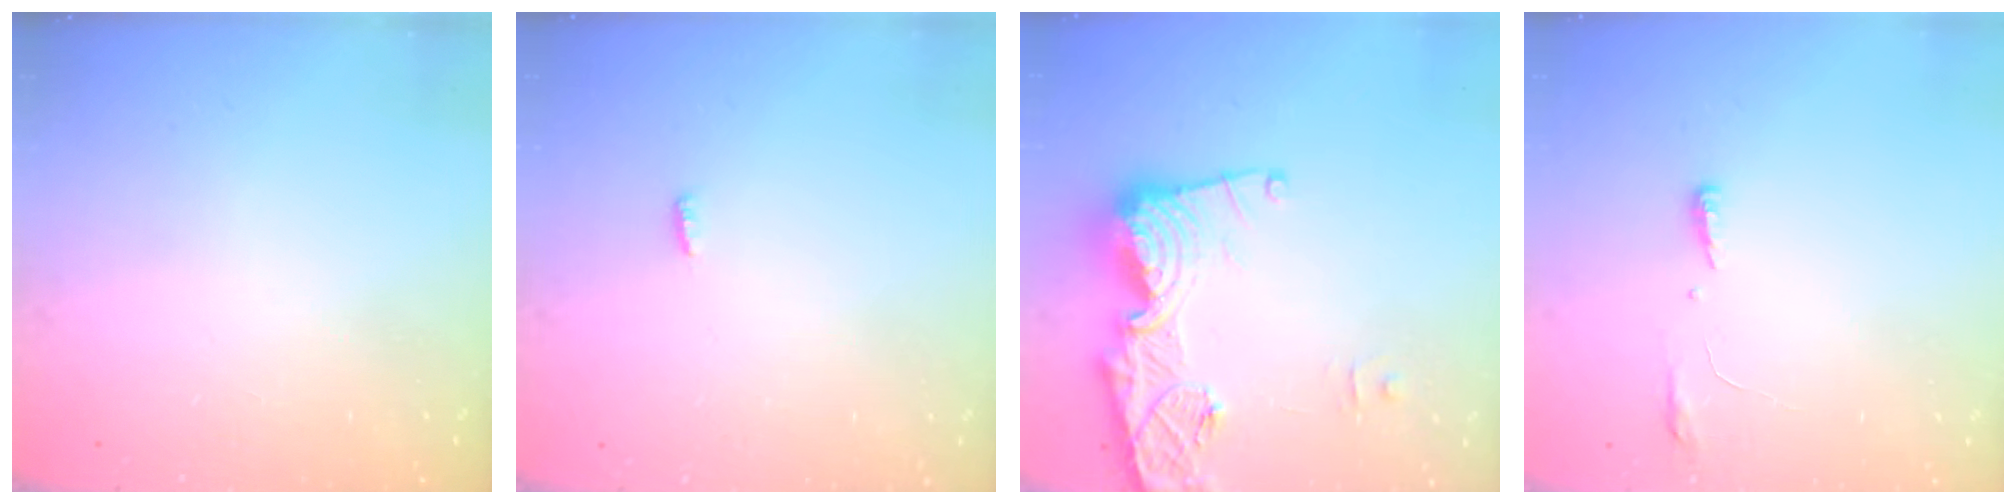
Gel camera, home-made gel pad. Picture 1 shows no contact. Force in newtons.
{"total": 3.0, "press": 2.9, "slide": 0.8}
{"total": 17.9, "press": 17.8, "slide": 1.7}
{"total": 3.8, "press": 3.6, "slide": 1.2}